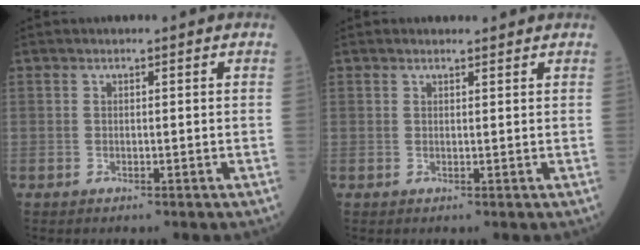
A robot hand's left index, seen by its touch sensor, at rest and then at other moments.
{"total": 0.8, "force": [0.8, 0.2, 0.1], "torque": [-0.011, 0.001, 0.012]}